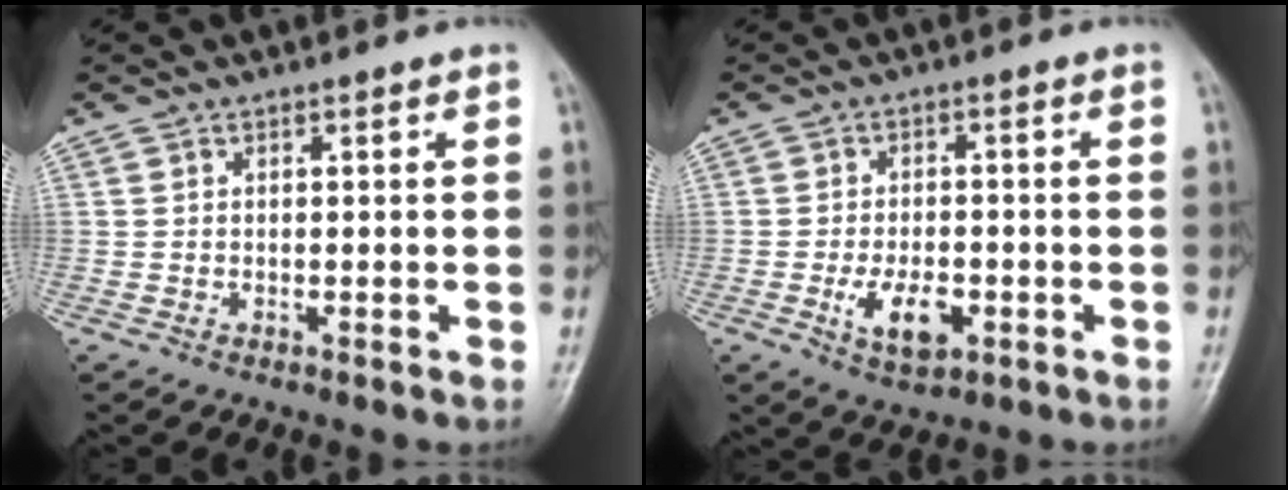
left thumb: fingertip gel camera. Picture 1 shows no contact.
{"total": 7.6, "force": [-2.6, 4.2, 5.8], "torque": [-0.089, 0.010, -0.040]}